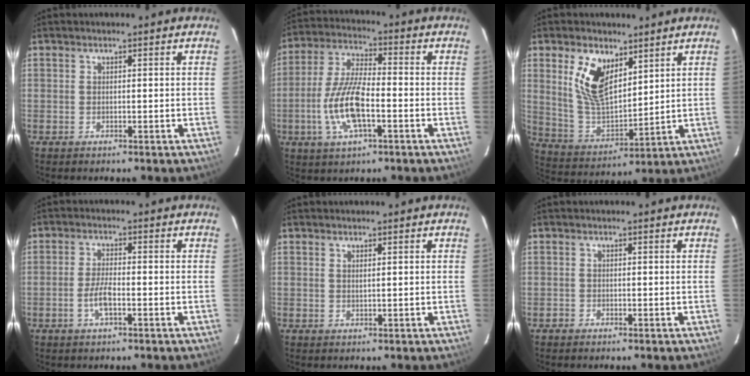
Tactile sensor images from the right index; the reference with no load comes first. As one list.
[{"total": 12.0, "force": [-3.7, 3.8, 10.8], "torque": [-0.227, -0.001, -0.073]}, {"total": 12.4, "force": [5.8, 6.4, 8.8], "torque": [-0.174, 0.006, 0.126]}, {"total": 4.0, "force": [-1.6, 1.0, 3.5], "torque": [-0.075, 0.000, -0.033]}, {"total": 0.8, "force": [0.4, 0.0, 0.6], "torque": [-0.013, 0.002, 0.008]}, {"total": 0.9, "force": [-0.6, 0.7, -0.1], "torque": [-0.001, 0.004, -0.013]}]